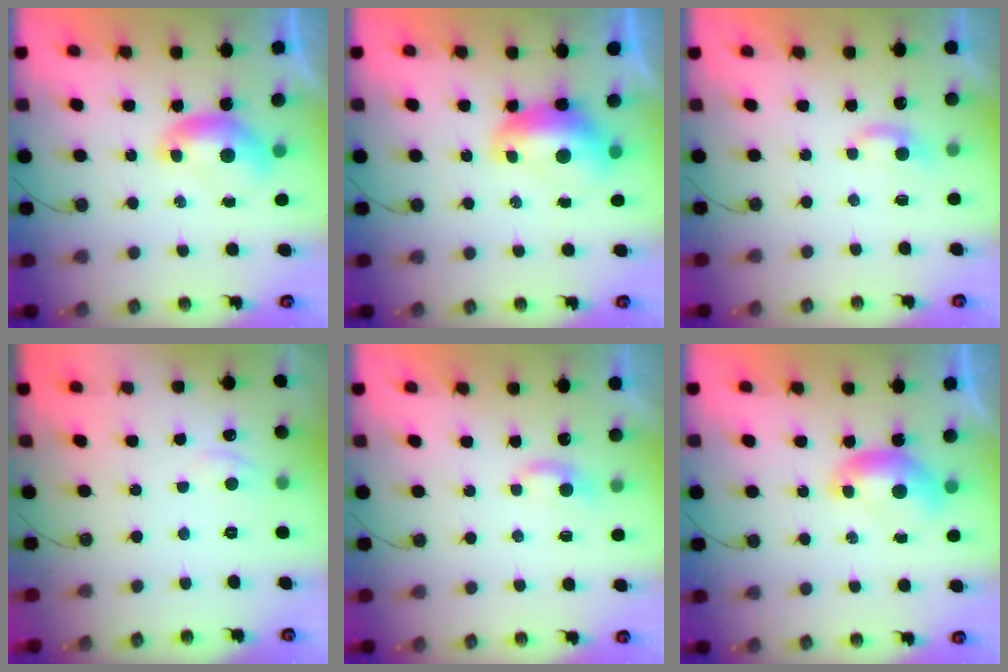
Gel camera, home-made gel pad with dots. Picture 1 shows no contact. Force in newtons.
{"total": 2.0, "press": 2.0, "slide": 0.6}
{"total": 1.7, "press": 1.7, "slide": 0.4}
{"total": 2.2, "press": 2.2, "slide": 0.5}
{"total": 1.7, "press": 1.7, "slide": 0.4}
{"total": 0.0}